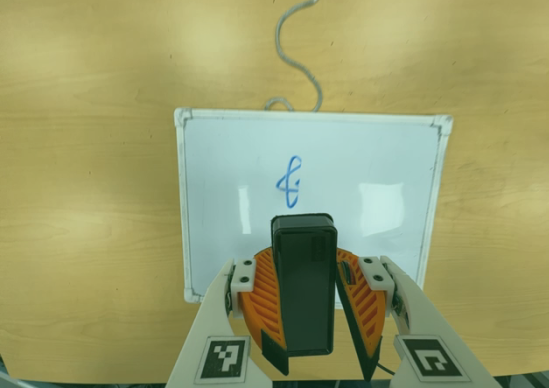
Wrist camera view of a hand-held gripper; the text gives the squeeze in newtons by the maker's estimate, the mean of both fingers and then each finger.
{"total": 8.9, "left": 9.5, "right": 8.2}